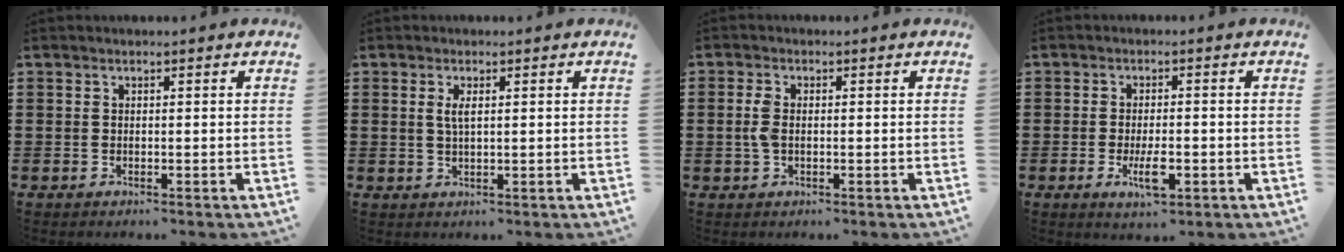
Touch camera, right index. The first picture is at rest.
{"total": 1.9, "force": [0.5, 0.5, 1.8], "torque": [-0.036, 0.003, 0.008]}
{"total": 3.0, "force": [-0.1, 1.6, 2.5], "torque": [-0.066, -0.001, -0.007]}
{"total": 5.2, "force": [-1.8, 1.7, 4.5], "torque": [-0.095, -0.005, -0.034]}